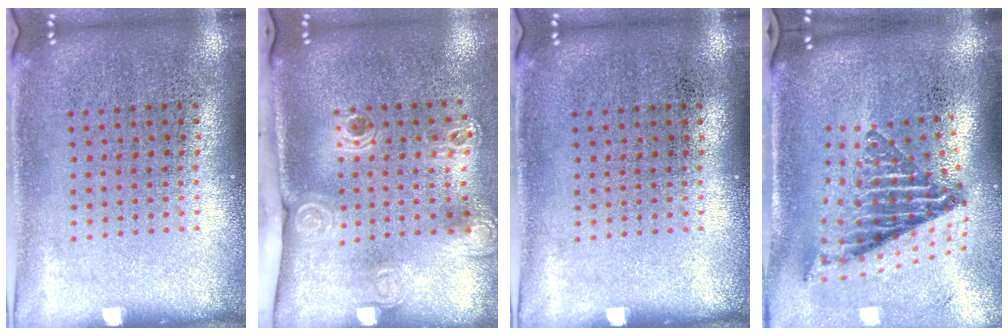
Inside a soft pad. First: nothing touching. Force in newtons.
{"total": 2.3, "press": 1.6, "slide": 1.6}
{"total": 0.0}
{"total": 2.4, "press": 1.6, "slide": 1.8}